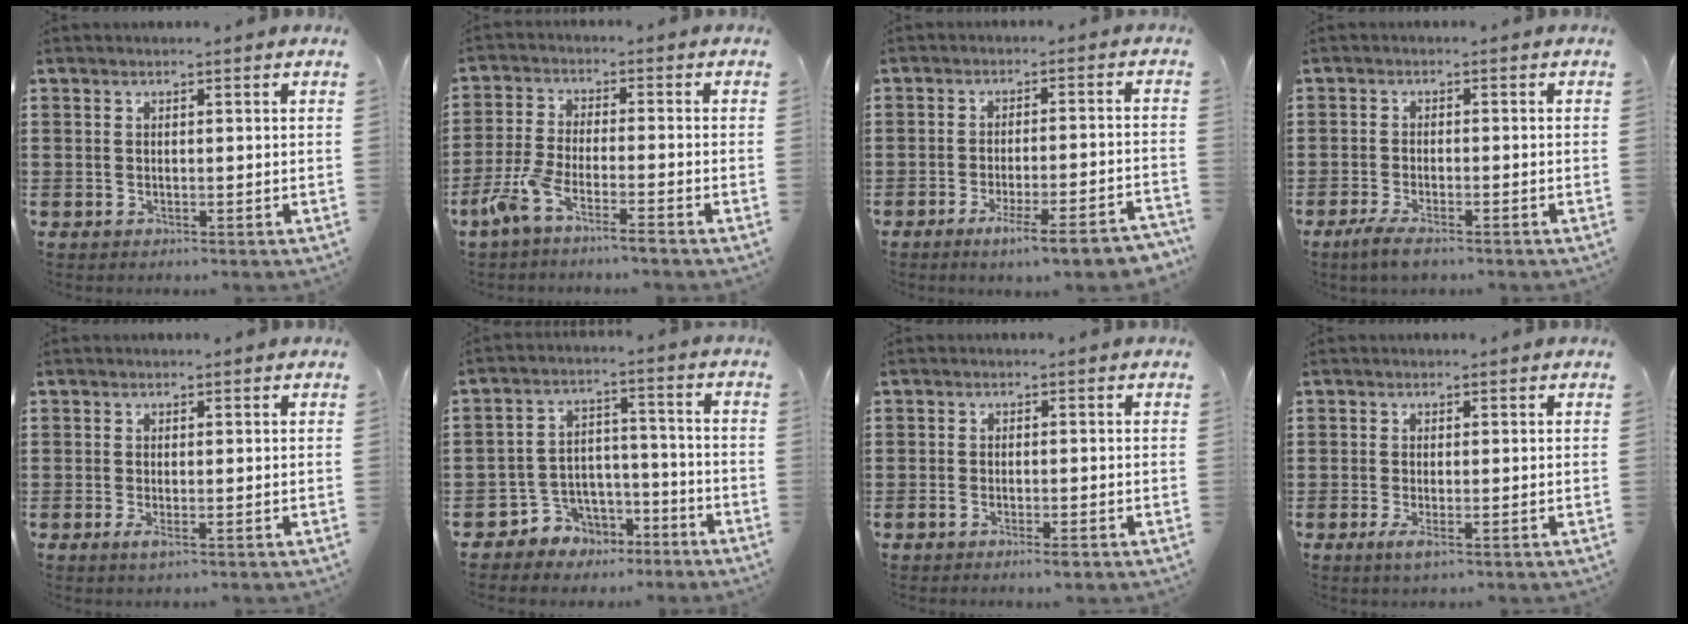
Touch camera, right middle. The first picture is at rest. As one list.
[{"total": 5.7, "force": [-4.4, 0.4, 3.6], "torque": [-0.102, -0.019, -0.089]}, {"total": 6.1, "force": [-4.4, 0.0, 4.3], "torque": [-0.062, -0.011, -0.074]}, {"total": 2.8, "force": [-2.0, 0.4, 1.9], "torque": [-0.046, -0.002, -0.041]}, {"total": 1.4, "force": [-0.3, 0.2, 1.3], "torque": [-0.024, -0.005, -0.004]}, {"total": 5.2, "force": [-4.0, 3.2, -0.1], "torque": [-0.010, 0.009, -0.081]}, {"total": 1.7, "force": [-1.1, 0.4, 1.2], "torque": [-0.021, -0.001, -0.020]}, {"total": 1.8, "force": [-0.6, 0.3, 1.7], "torque": [-0.037, -0.009, -0.012]}]